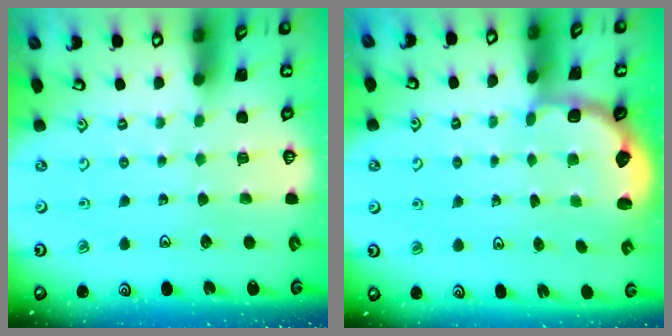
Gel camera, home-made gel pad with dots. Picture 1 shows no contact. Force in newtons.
{"total": 2.8, "press": 2.2, "slide": 1.8}